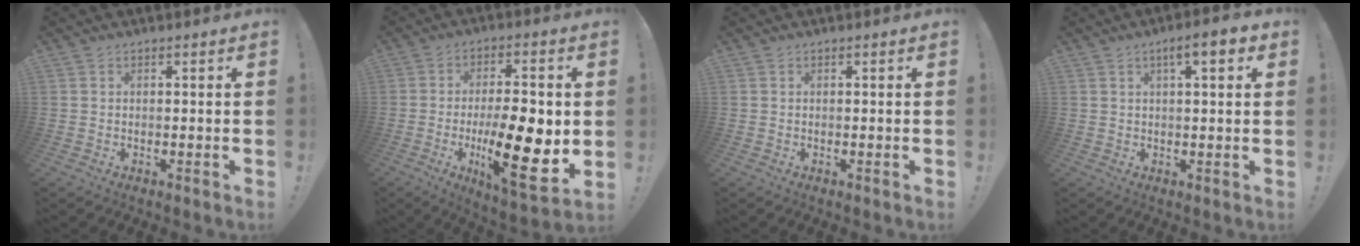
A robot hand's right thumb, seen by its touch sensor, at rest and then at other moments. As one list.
[{"total": 19.7, "force": [-3.0, 6.6, 18.3], "torque": [-0.295, -0.003, -0.039]}, {"total": 0.0}, {"total": 5.9, "force": [2.5, 1.2, 5.2], "torque": [-0.069, -0.010, 0.034]}]